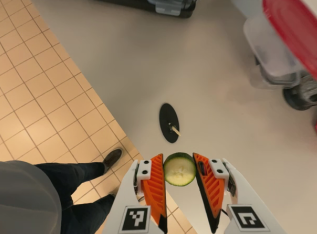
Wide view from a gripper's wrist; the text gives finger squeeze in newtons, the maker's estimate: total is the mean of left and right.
{"total": 8.6, "left": 8.6, "right": 8.6}